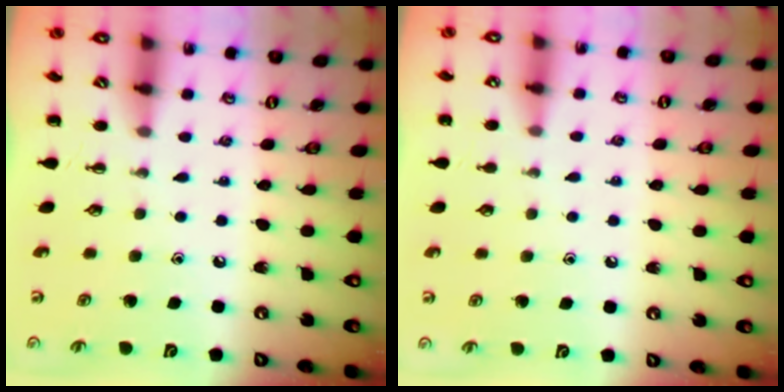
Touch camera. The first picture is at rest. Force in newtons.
{"total": 4.3, "press": 4.0, "slide": 1.6}